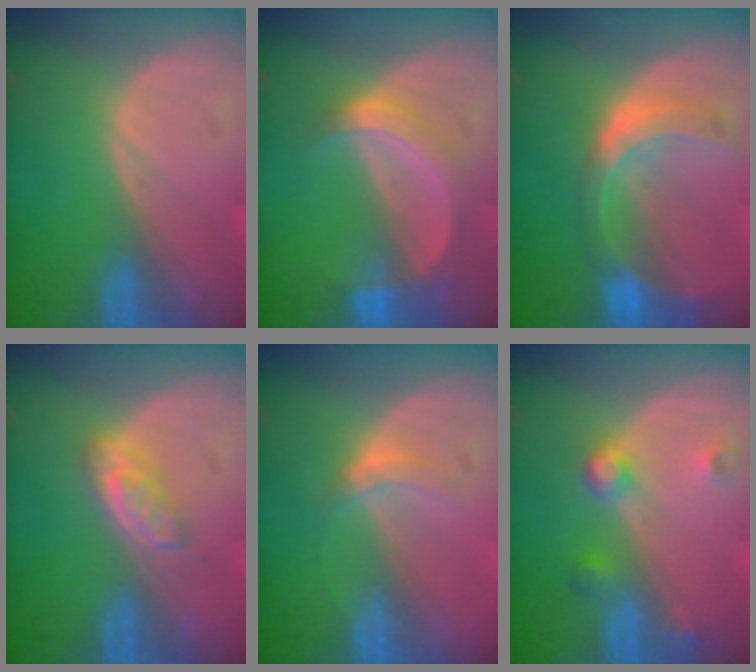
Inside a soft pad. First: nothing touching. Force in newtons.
{"total": 5.6, "press": 5.3, "slide": 1.7}
{"total": 8.1, "press": 7.1, "slide": 3.7}
{"total": 4.3, "press": 4.0, "slide": 1.3}
{"total": 2.9, "press": 2.5, "slide": 1.5}
{"total": 3.8, "press": 3.5, "slide": 1.5}